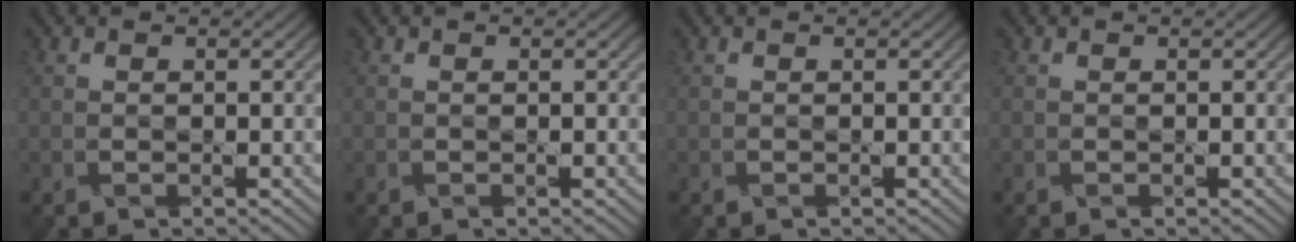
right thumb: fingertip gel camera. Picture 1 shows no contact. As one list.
[{"total": 0.0}, {"total": 0.0}, {"total": 0.0}]